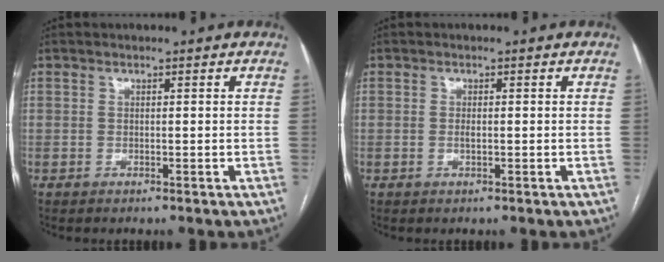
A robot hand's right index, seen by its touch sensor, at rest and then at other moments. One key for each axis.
{"total": 0.8, "fx": 0.0, "fy": 0.2, "fz": 0.8, "tx": -0.019, "ty": 0.000, "tz": 0.003}